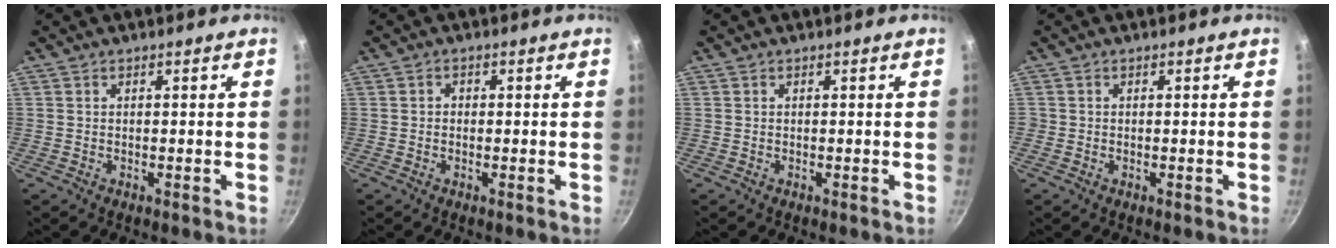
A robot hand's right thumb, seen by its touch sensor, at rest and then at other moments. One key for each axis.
{"total": 0.8, "fx": -0.1, "fy": 0.7, "fz": 0.4, "tx": -0.004, "ty": 0.004, "tz": -0.003}
{"total": 0.0}
{"total": 0.5, "fx": -0.1, "fy": 0.5, "fz": 0.0, "tx": 0.001, "ty": 0.000, "tz": -0.005}